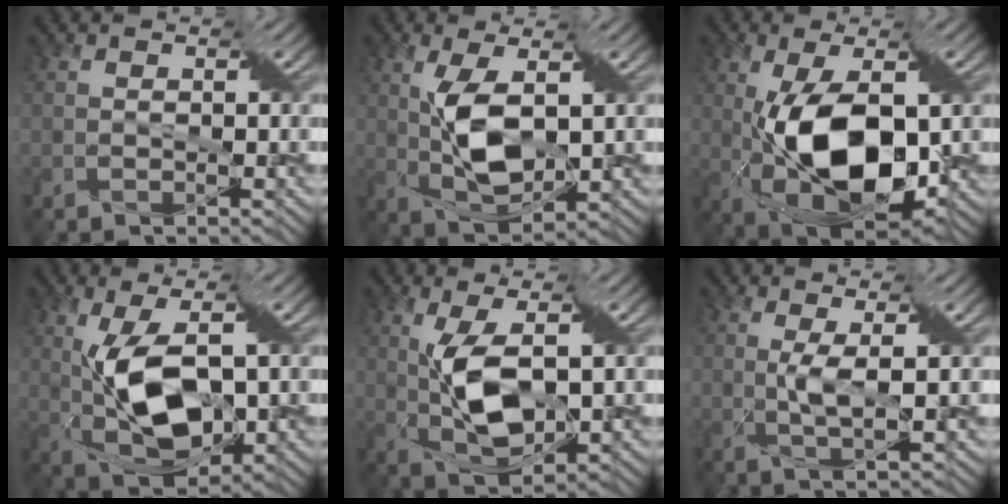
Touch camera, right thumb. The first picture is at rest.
{"total": 8.1, "force": [0.9, 3.6, 7.1], "torque": [-0.156, 0.005, 0.018]}
{"total": 13.7, "force": [-1.2, 6.8, 11.8], "torque": [-0.221, 0.001, -0.020]}
{"total": 10.5, "force": [0.2, 5.2, 9.1], "torque": [-0.189, 0.001, 0.009]}
{"total": 8.8, "force": [0.6, 3.8, 7.9], "torque": [-0.169, 0.008, 0.013]}
{"total": 3.3, "force": [0.4, 0.4, 3.2], "torque": [-0.072, 0.002, 0.010]}